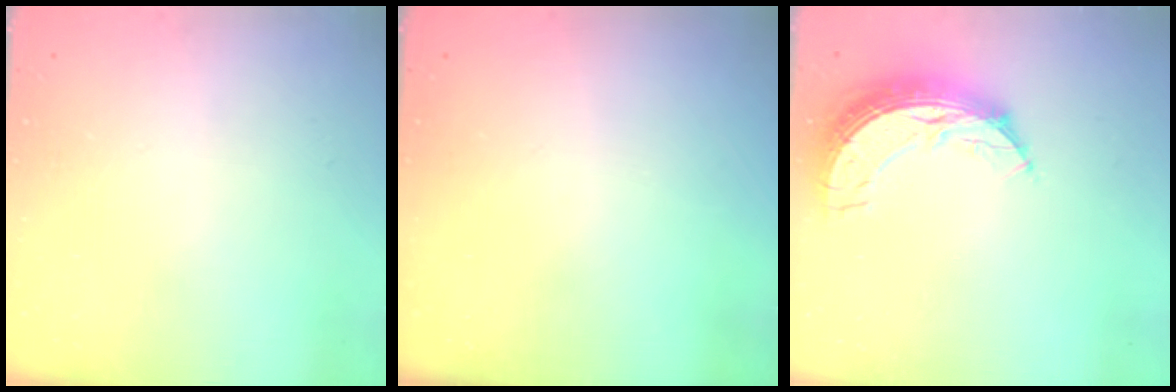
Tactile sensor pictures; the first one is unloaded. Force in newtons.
{"total": 0.0}
{"total": 10.5, "press": 10.4, "slide": 0.9}